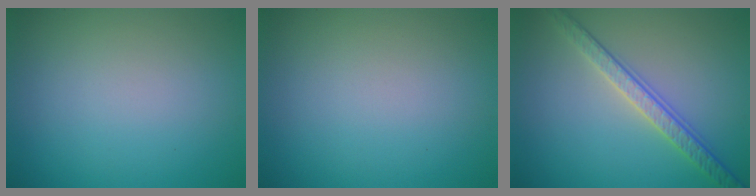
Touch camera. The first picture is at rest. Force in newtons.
{"total": 0.0}
{"total": 3.6, "press": 3.3, "slide": 1.4}